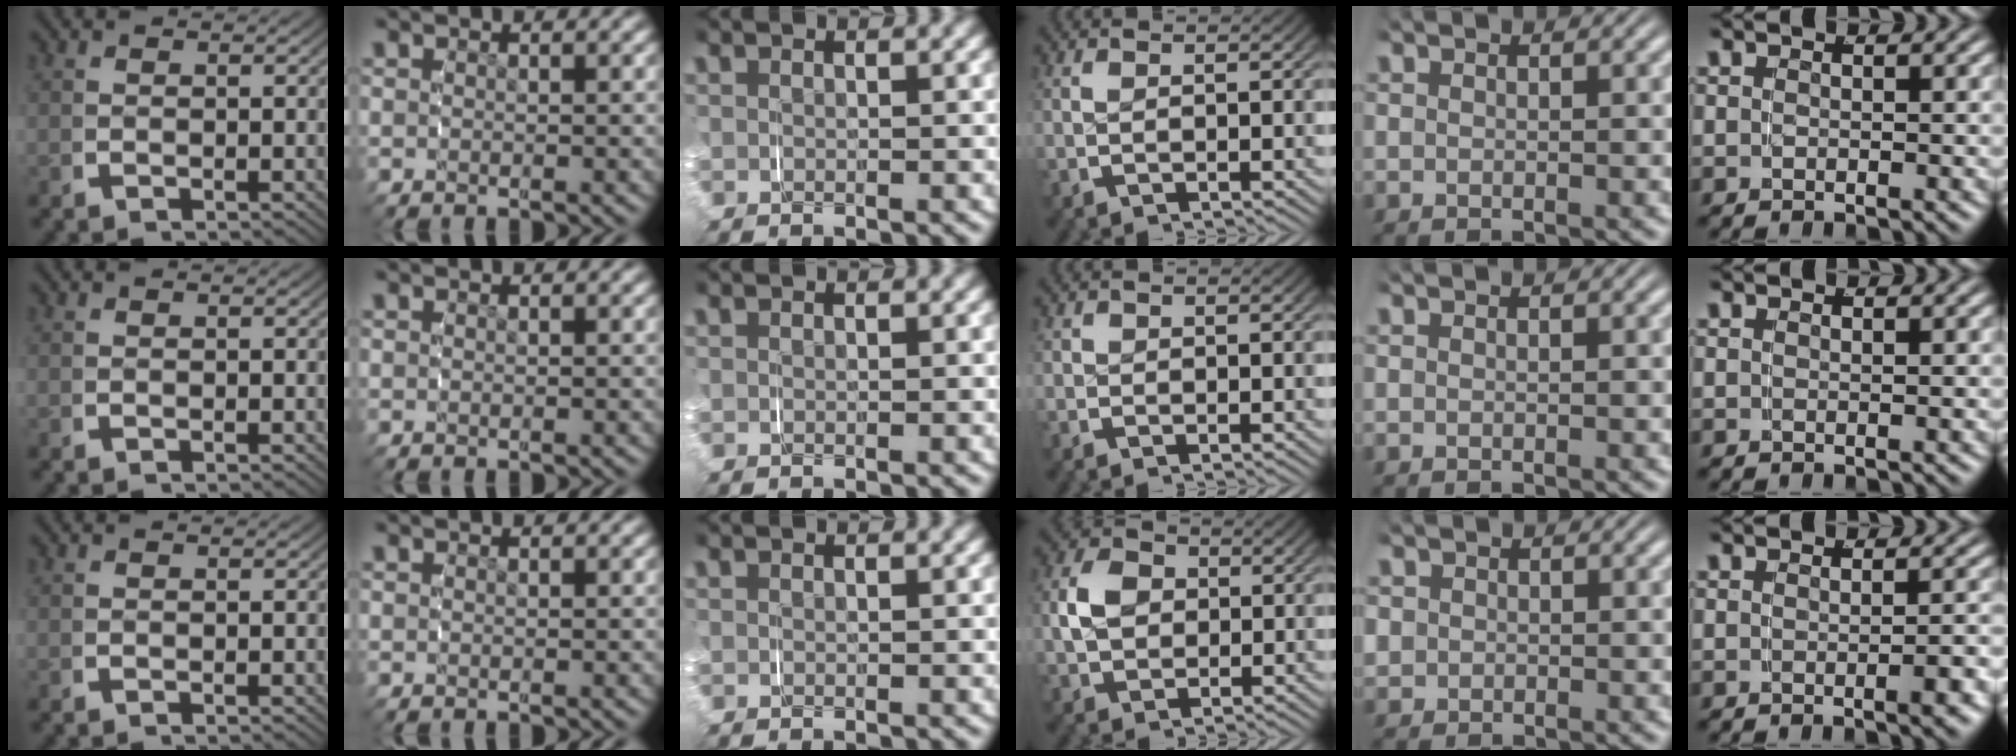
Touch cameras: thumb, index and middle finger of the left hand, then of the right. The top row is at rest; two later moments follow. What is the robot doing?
{"motion": "grasp_and_lifting", "object": "ribbon"}